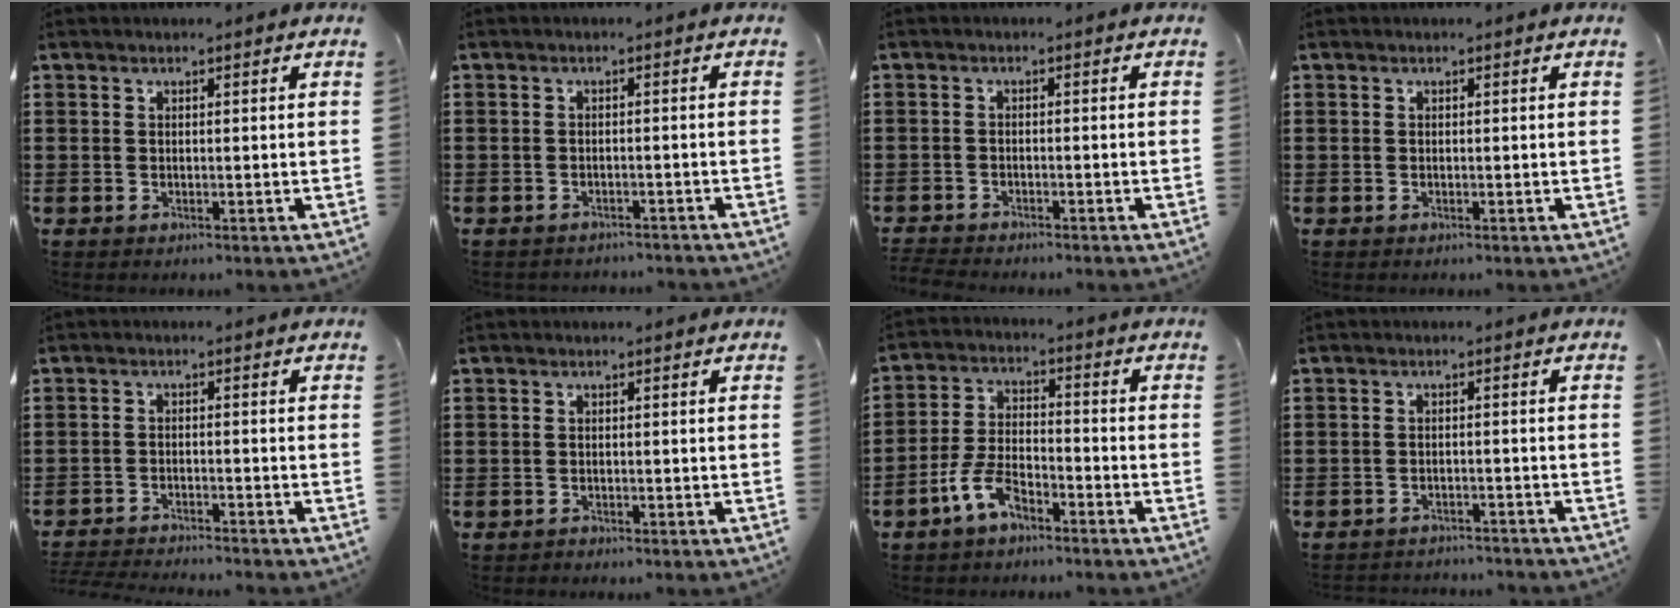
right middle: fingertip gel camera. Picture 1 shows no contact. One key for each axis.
{"total": 1.5, "fx": -1.4, "fy": 0.1, "fz": -0.1, "tx": -0.005, "ty": -0.001, "tz": -0.031}
{"total": 2.1, "fx": -2.1, "fy": 0.1, "fz": 0.0, "tx": -0.006, "ty": -0.003, "tz": -0.045}
{"total": 0.0}
{"total": 3.0, "fx": -3.0, "fy": -0.2, "fz": 0.1, "tx": -0.005, "ty": -0.003, "tz": -0.063}
{"total": 0.7, "fx": -0.7, "fy": 0.2, "fz": 0.0, "tx": -0.001, "ty": 0.003, "tz": -0.015}
{"total": 6.5, "fx": -4.5, "fy": 2.2, "fz": 4.1, "tx": -0.092, "ty": 0.004, "tz": -0.085}
{"total": 2.2, "fx": -2.2, "fy": 0.1, "fz": 0.0, "tx": -0.008, "ty": -0.003, "tz": -0.046}